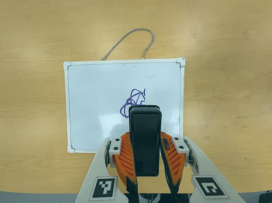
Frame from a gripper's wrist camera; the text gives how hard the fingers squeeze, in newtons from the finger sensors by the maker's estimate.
{"total": 8.4, "left": 6.1, "right": 10.7}